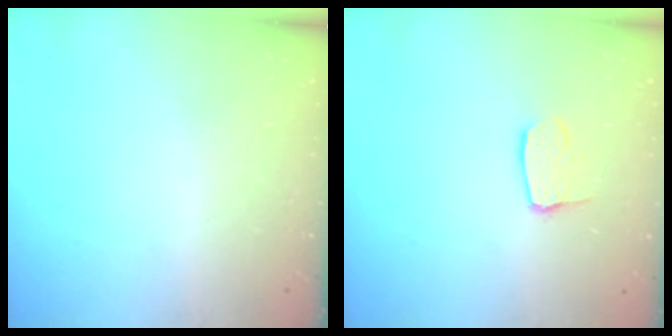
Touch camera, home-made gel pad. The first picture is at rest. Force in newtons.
{"total": 6.8, "press": 6.8, "slide": 0.5}